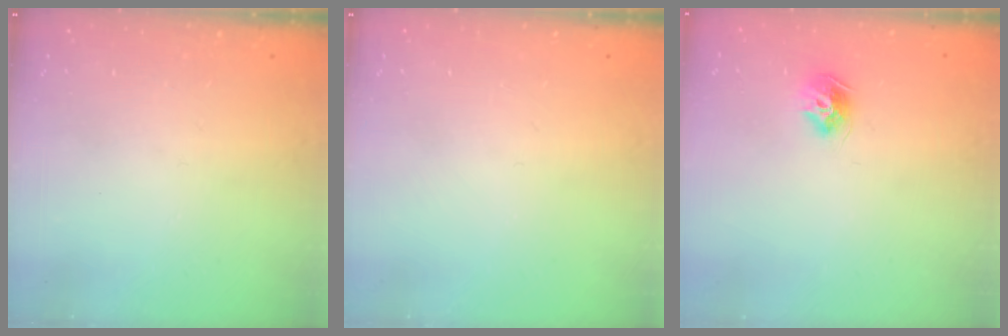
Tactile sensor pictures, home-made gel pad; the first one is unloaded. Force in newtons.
{"total": 0.0}
{"total": 8.7, "press": 8.7, "slide": 0.4}